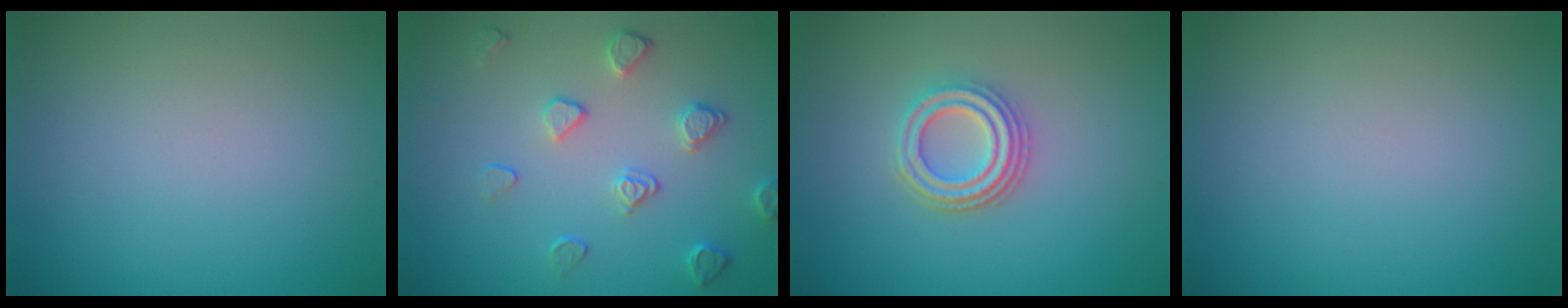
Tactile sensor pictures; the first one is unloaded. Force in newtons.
{"total": 2.4, "press": 1.9, "slide": 1.4}
{"total": 3.6, "press": 3.0, "slide": 2.0}
{"total": 0.0}